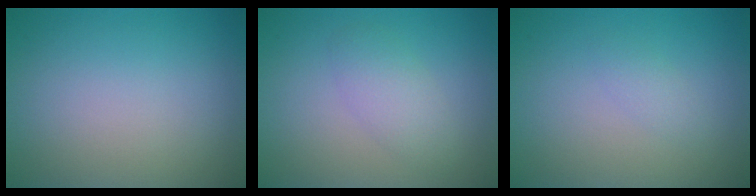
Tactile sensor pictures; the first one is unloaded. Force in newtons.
{"total": 2.4, "press": 2.4, "slide": 0.1}
{"total": 1.0, "press": 1.0, "slide": 0.0}